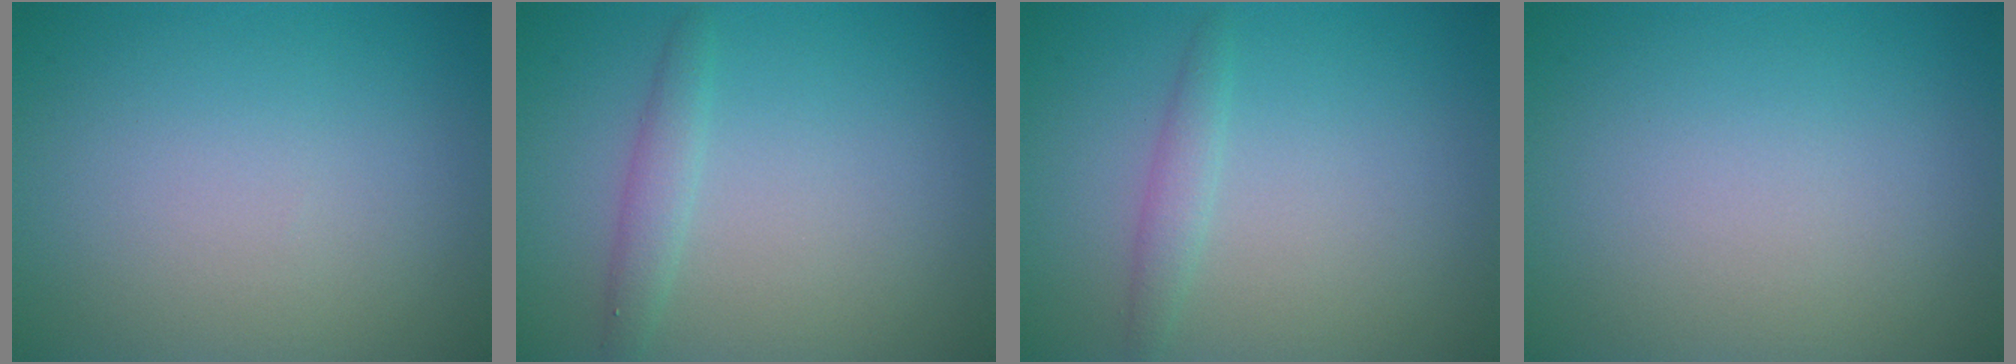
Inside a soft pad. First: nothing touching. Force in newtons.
{"total": 1.6, "press": 1.6, "slide": 0.1}
{"total": 1.3, "press": 1.3, "slide": 0.0}
{"total": 0.0}